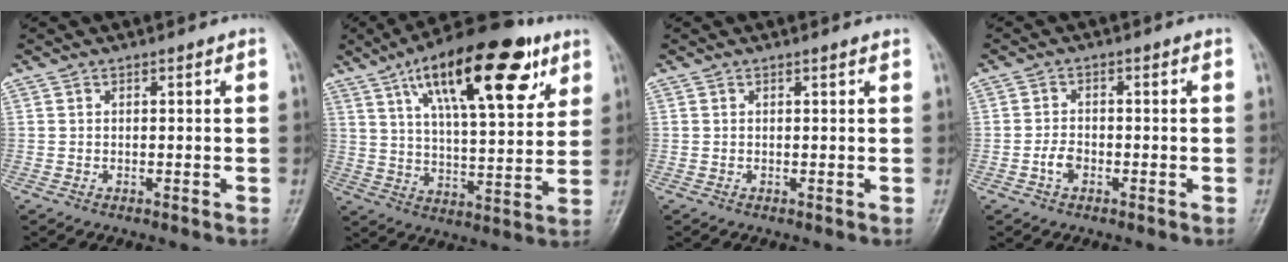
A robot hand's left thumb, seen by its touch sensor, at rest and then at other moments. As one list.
[{"total": 23.3, "force": [11.9, 8.5, 18.2], "torque": [-0.260, -0.025, 0.189]}, {"total": 0.6, "force": [0.4, 0.0, 0.3], "torque": [-0.007, -0.001, 0.006]}, {"total": 2.8, "force": [-1.2, 1.8, 1.8], "torque": [-0.031, 0.012, -0.024]}]